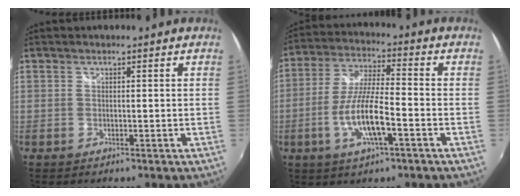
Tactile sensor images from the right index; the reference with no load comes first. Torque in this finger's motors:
{"motor_torque": [0.42, -0.17, 0.36, 0.20]}